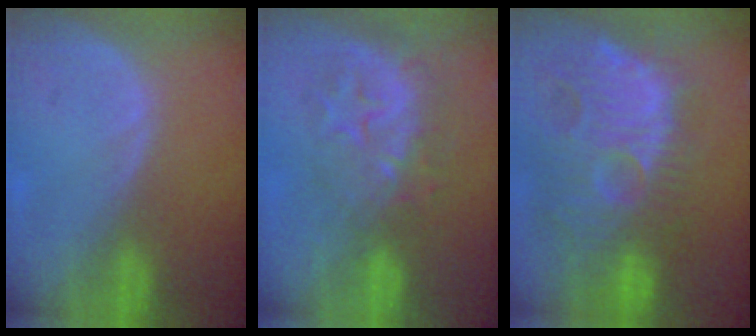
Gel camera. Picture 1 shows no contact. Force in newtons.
{"total": 9.2, "press": 8.0, "slide": 4.5}
{"total": 13.7, "press": 12.3, "slide": 5.9}